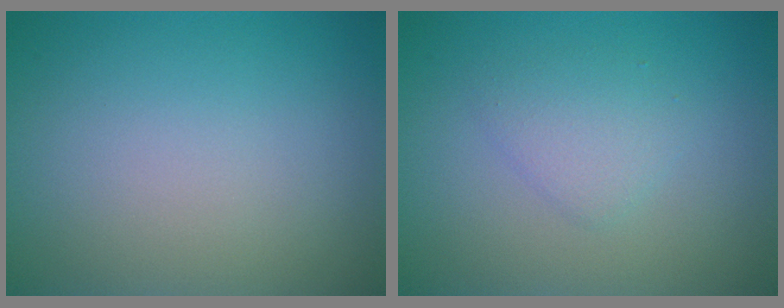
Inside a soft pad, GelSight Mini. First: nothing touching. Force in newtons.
{"total": 1.9, "press": 1.9, "slide": 0.2}